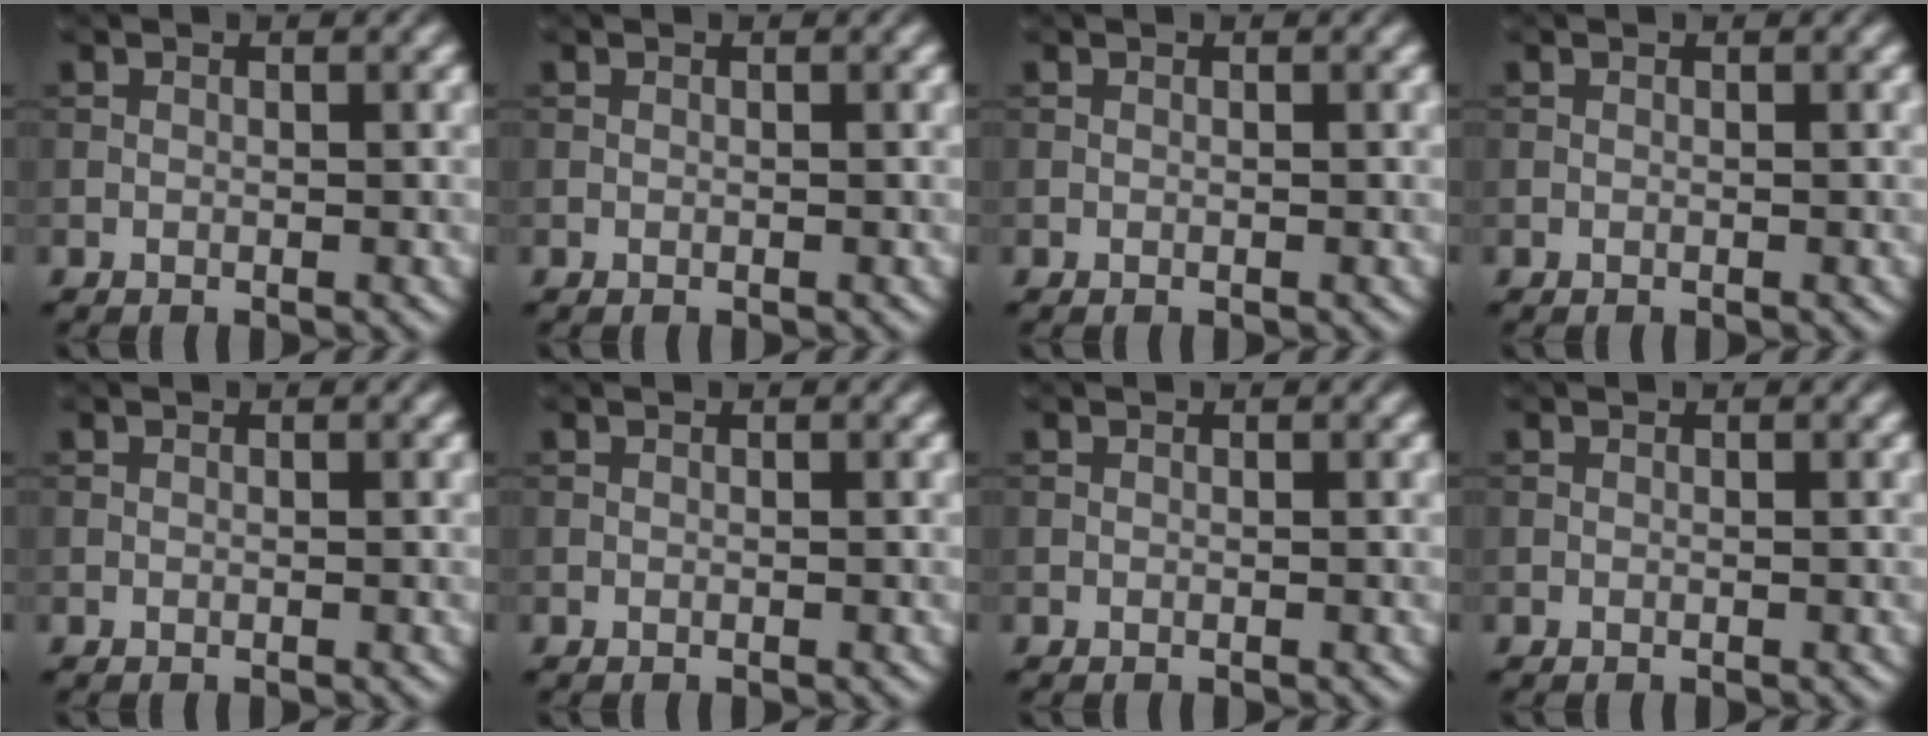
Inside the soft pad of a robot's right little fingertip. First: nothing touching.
{"total": 0.0}
{"total": 0.0}
{"total": 0.0}
{"total": 0.0}
{"total": 0.0}
{"total": 0.0}
{"total": 0.0}